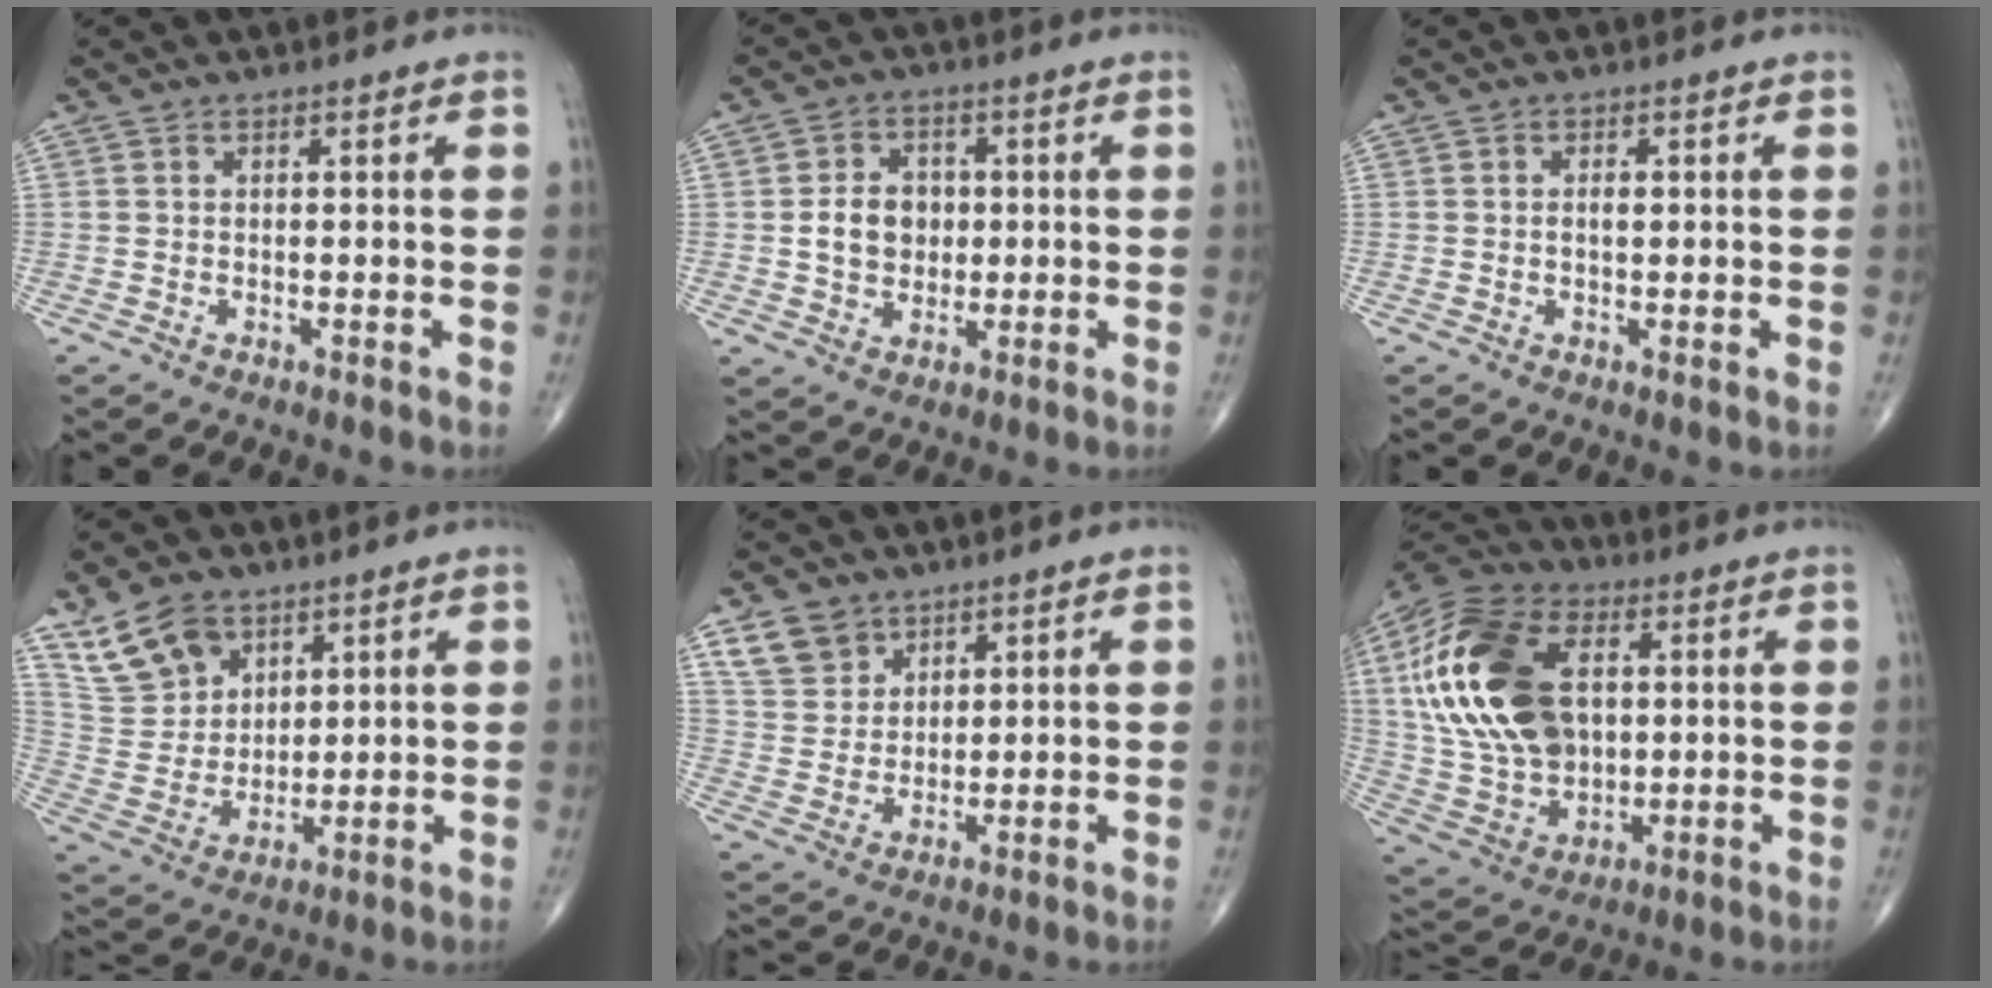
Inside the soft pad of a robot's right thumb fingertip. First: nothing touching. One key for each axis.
{"total": 7.3, "fx": 0.2, "fy": 5.9, "fz": 4.3, "tx": -0.048, "ty": 0.004, "tz": 0.003}
{"total": 1.6, "fx": 0.1, "fy": 0.8, "fz": 1.4, "tx": -0.024, "ty": 0.000, "tz": 0.000}
{"total": 11.3, "fx": 7.1, "fy": 7.4, "fz": 4.6, "tx": -0.069, "ty": -0.030, "tz": 0.148}
{"total": 7.1, "fx": 4.6, "fy": 5.1, "fz": 2.1, "tx": -0.018, "ty": -0.023, "tz": 0.095}
{"total": 24.7, "fx": 4.8, "fy": 15.6, "fz": 18.6, "tx": -0.367, "ty": -0.005, "tz": 0.087}